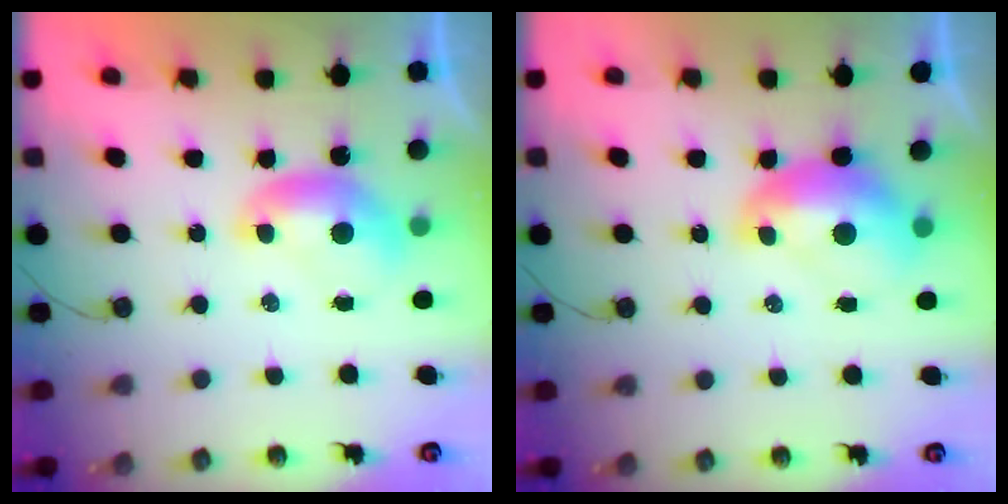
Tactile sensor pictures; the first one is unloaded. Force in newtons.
{"total": 2.4, "press": 2.3, "slide": 0.7}